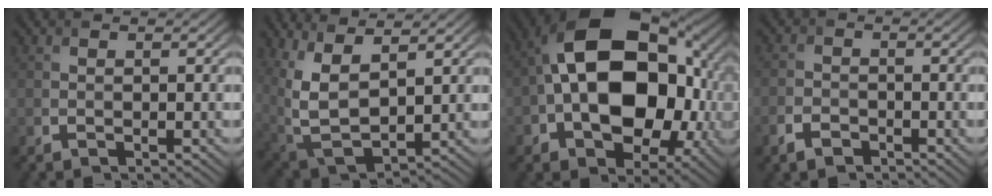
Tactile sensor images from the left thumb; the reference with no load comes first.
{"total": 11.3, "force": [4.0, 5.5, 9.0], "torque": [-0.237, -0.010, 0.089]}
{"total": 18.9, "force": [0.6, 12.7, 14.0], "torque": [-0.227, -0.015, 0.018]}
{"total": 2.8, "force": [-2.0, 1.6, 1.3], "torque": [-0.028, -0.002, -0.047]}